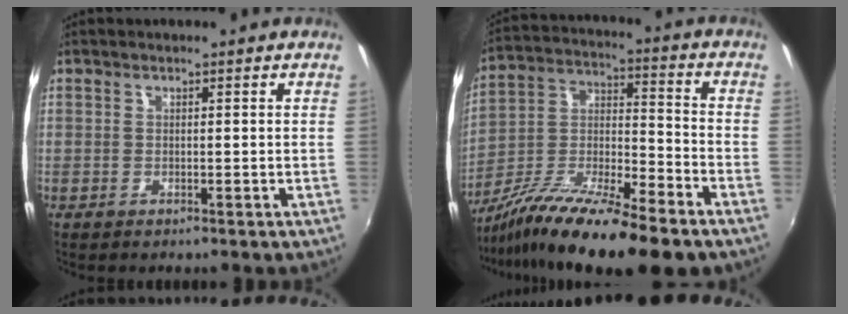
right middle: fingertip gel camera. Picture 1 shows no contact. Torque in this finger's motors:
{"motor_torque": [1.54, -0.59, 0.71, 0.21]}